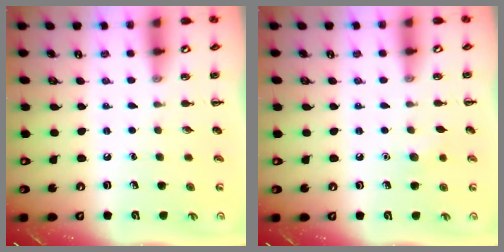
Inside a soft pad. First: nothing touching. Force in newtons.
{"total": 4.9, "press": 4.8, "slide": 1.1}